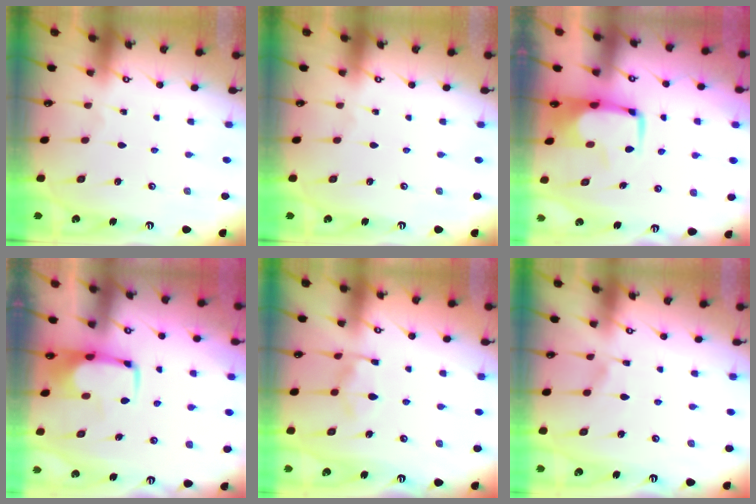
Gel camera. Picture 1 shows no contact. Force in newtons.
{"total": 0.0}
{"total": 0.6, "press": 0.3, "slide": 0.5}
{"total": 1.8, "press": 1.8, "slide": 0.4}
{"total": 9.4, "press": 9.4, "slide": 0.8}
{"total": 4.8, "press": 4.7, "slide": 0.5}